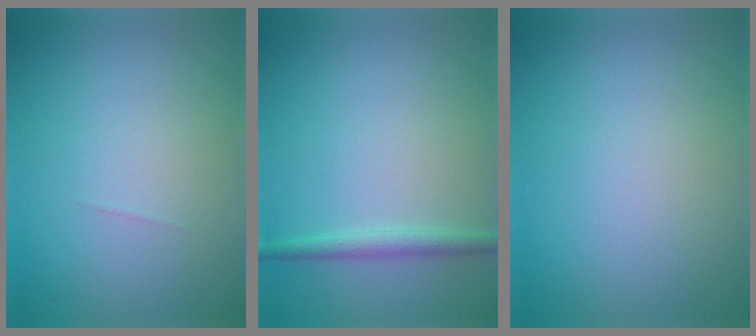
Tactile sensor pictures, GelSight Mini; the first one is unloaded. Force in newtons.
{"total": 1.8, "press": 1.8, "slide": 0.1}
{"total": 0.0}